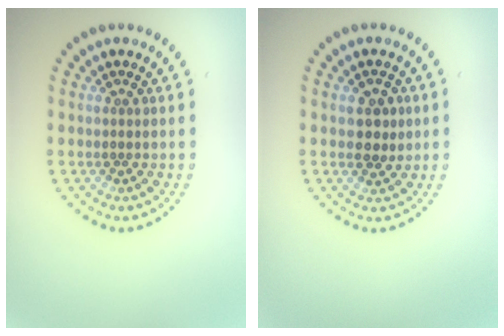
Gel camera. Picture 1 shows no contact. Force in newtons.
{"total": 2.4, "press": 2.4, "slide": 0.3}